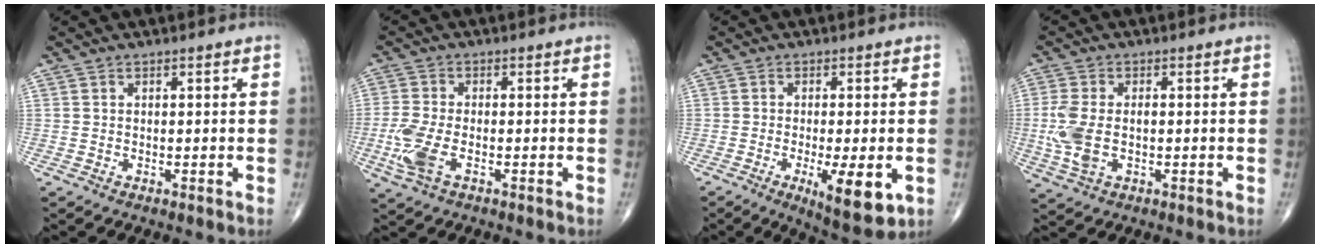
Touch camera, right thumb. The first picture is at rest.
{"total": 7.0, "force": [-2.2, 3.3, 5.8], "torque": [-0.148, 0.000, -0.043]}
{"total": 9.8, "force": [-3.0, 2.7, 8.9], "torque": [-0.128, -0.020, -0.041]}
{"total": 7.7, "force": [-0.8, 4.4, 6.3], "torque": [-0.155, 0.002, -0.014]}